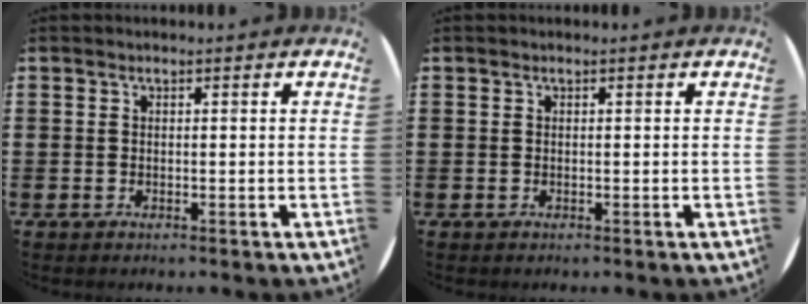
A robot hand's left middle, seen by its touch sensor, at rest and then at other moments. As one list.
[{"total": 0.0}]